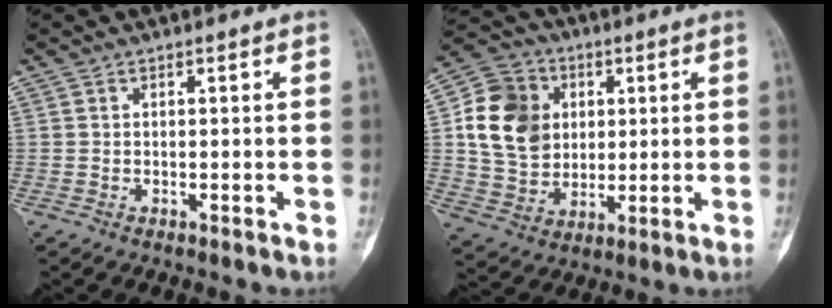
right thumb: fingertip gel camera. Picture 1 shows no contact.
{"total": 15.4, "force": [2.8, 12.6, 8.4], "torque": [-0.133, 0.002, 0.052]}